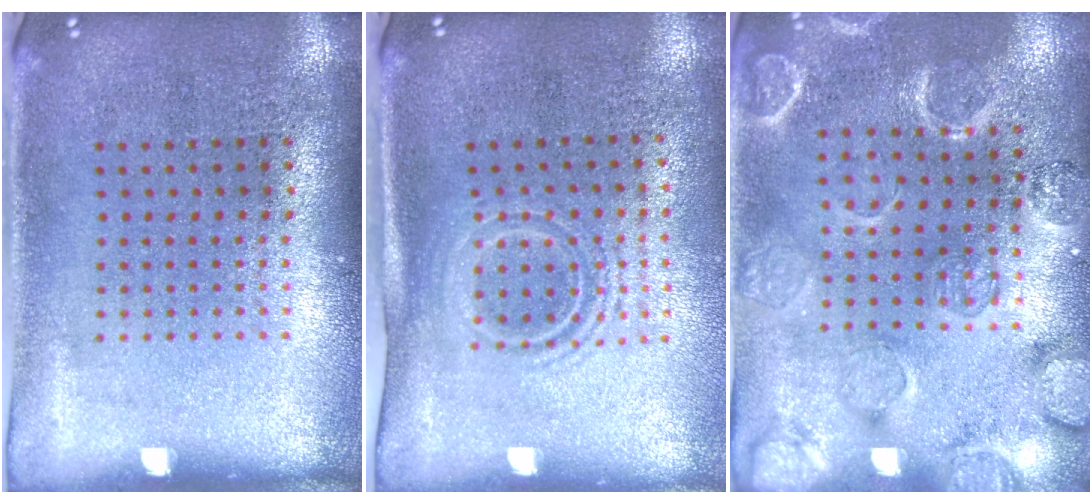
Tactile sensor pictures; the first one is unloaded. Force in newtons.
{"total": 1.6, "press": 1.2, "slide": 1.0}
{"total": 2.4, "press": 2.3, "slide": 0.6}